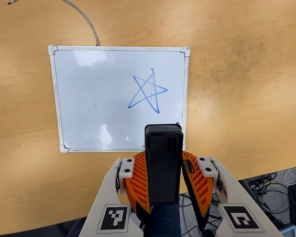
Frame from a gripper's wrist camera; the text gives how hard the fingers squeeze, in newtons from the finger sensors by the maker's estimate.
{"total": 4.9, "left": 4.3, "right": 5.5}